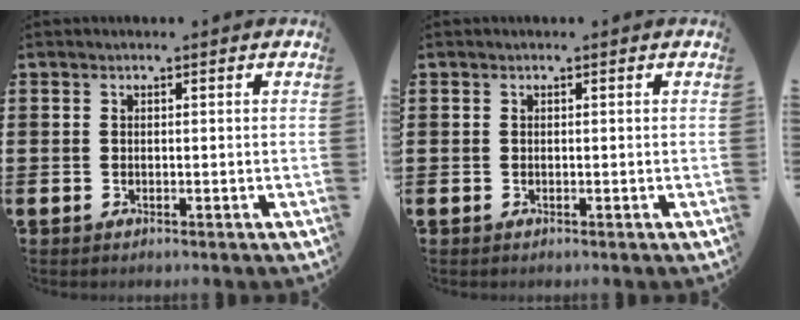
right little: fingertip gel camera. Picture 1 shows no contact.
{"total": 0.0}